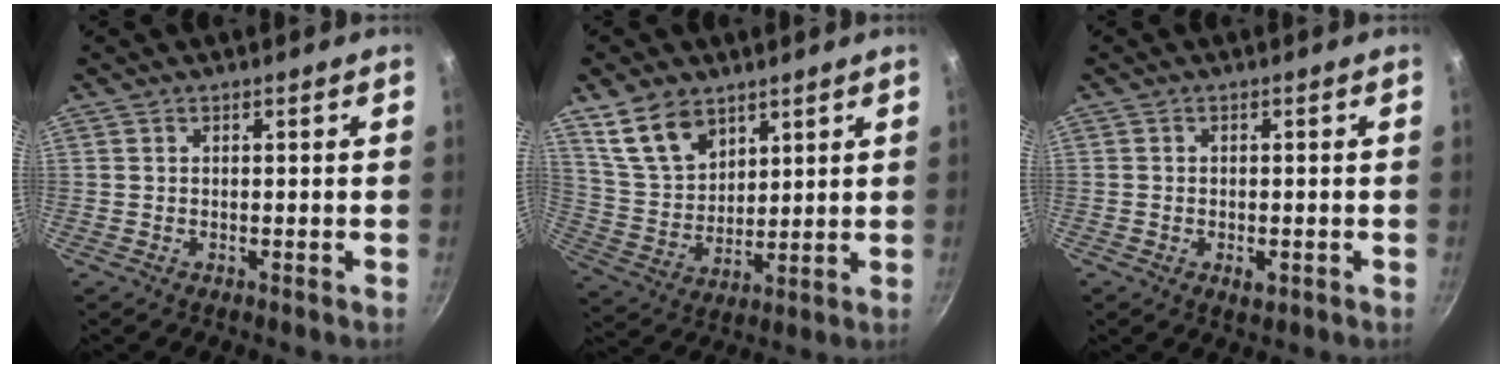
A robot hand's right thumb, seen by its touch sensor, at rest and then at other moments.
{"total": 11.1, "force": [6.8, 6.9, 5.4], "torque": [-0.070, -0.028, 0.146]}
{"total": 2.4, "force": [-0.9, 1.5, 1.7], "torque": [-0.028, -0.001, -0.013]}